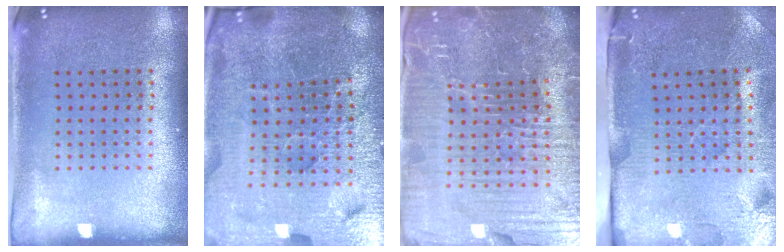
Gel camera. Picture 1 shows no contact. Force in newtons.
{"total": 5.8, "press": 5.3, "slide": 2.4}
{"total": 7.5, "press": 6.7, "slide": 3.5}
{"total": 4.5, "press": 3.7, "slide": 2.5}